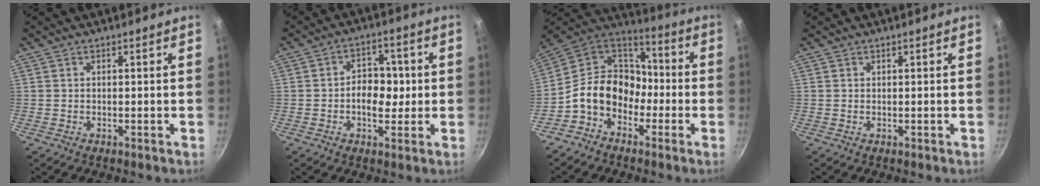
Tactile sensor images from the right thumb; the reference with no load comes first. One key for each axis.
{"total": 7.5, "fx": -0.5, "fy": 5.2, "fz": 5.4, "tx": -0.049, "ty": 0.014, "tz": -0.013}
{"total": 14.1, "fx": -4.7, "fy": 10.9, "fz": 7.6, "tx": -0.110, "ty": 0.077, "tz": -0.101}
{"total": 0.0}